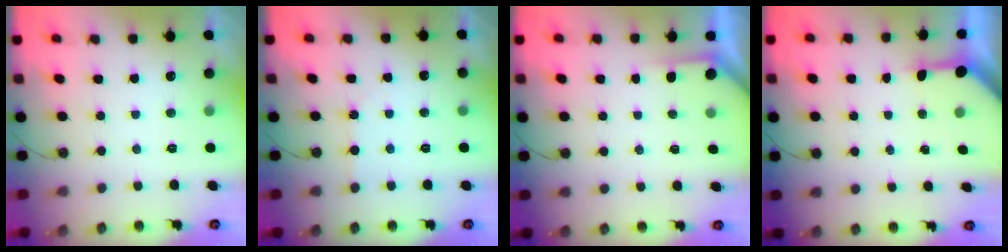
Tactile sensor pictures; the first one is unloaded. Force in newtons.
{"total": 2.2, "press": 2.2, "slide": 0.4}
{"total": 2.2, "press": 2.2, "slide": 0.3}
{"total": 3.4, "press": 3.3, "slide": 0.4}